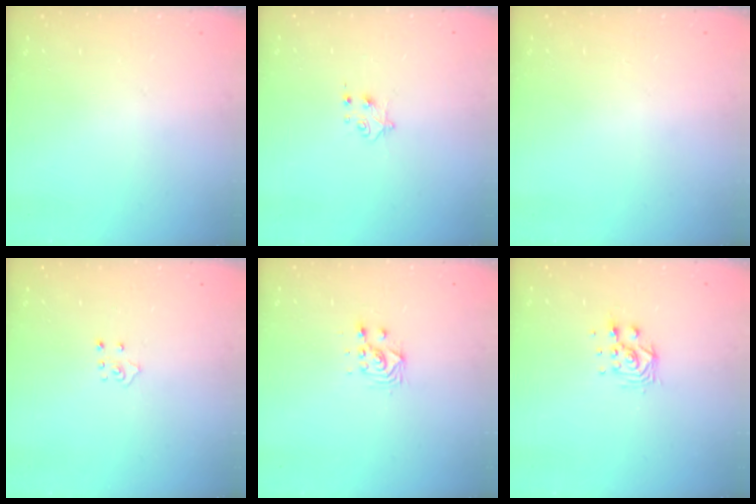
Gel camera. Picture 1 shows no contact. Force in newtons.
{"total": 4.1, "press": 4.1, "slide": 0.5}
{"total": 0.0}
{"total": 2.7, "press": 2.7, "slide": 0.2}
{"total": 4.8, "press": 4.8, "slide": 0.3}
{"total": 7.5, "press": 7.5, "slide": 0.4}